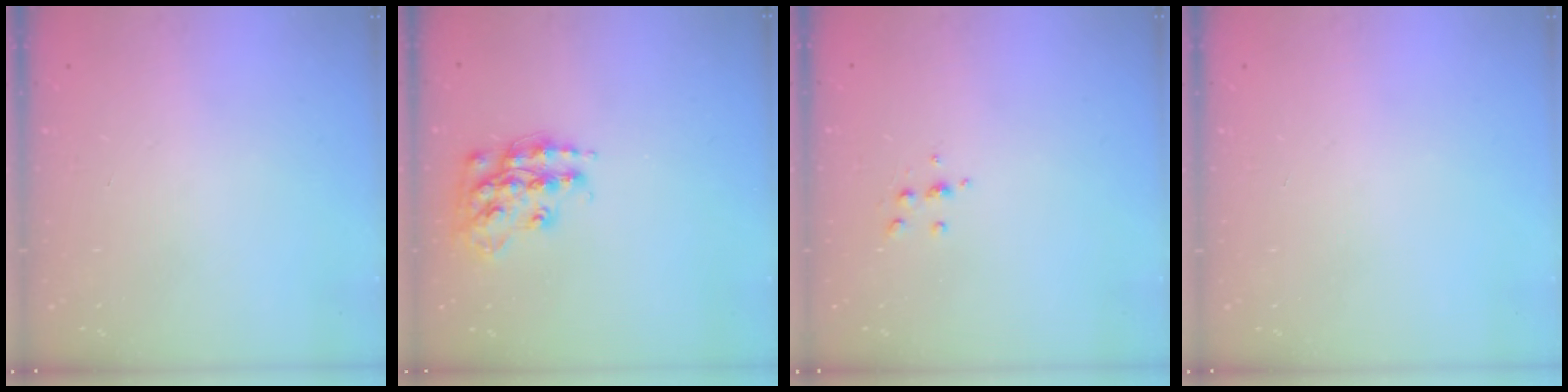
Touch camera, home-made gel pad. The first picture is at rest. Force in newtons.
{"total": 15.3, "press": 15.3, "slide": 1.0}
{"total": 4.9, "press": 4.8, "slide": 1.1}
{"total": 0.0}